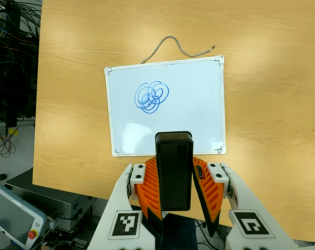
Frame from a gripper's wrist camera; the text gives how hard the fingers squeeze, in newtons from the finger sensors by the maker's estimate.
{"total": 5.9, "left": 5.3, "right": 6.5}